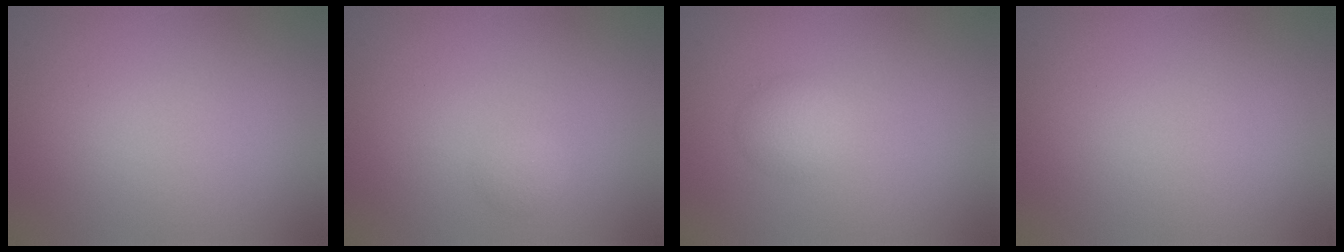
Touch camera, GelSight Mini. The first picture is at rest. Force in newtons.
{"total": 1.0, "press": 1.0, "slide": 0.1}
{"total": 1.8, "press": 1.8, "slide": 0.1}
{"total": 0.0}